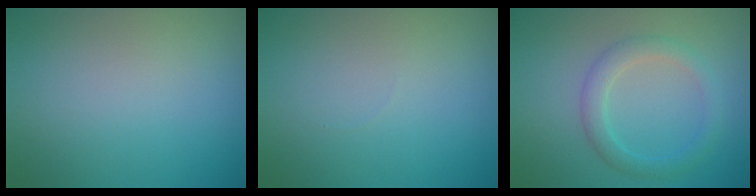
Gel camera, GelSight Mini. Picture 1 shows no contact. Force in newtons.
{"total": 0.0}
{"total": 2.7, "press": 2.7, "slide": 0.1}